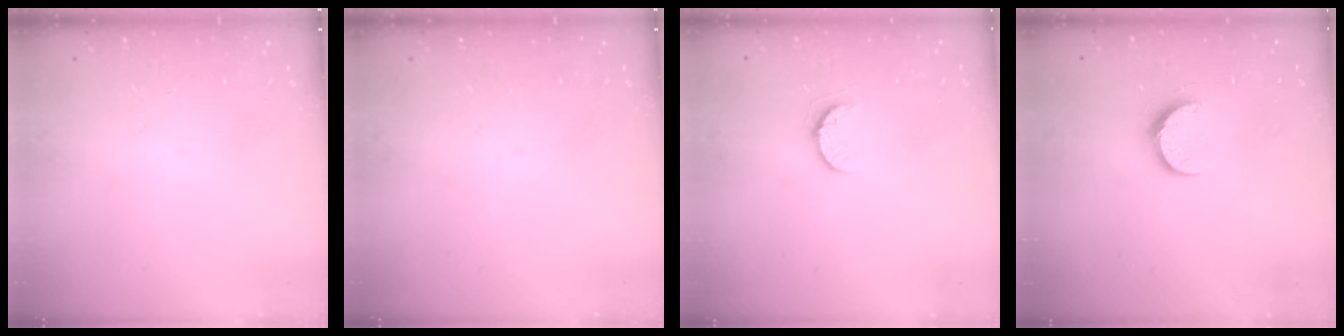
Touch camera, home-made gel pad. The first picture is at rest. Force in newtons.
{"total": 0.0}
{"total": 7.0, "press": 6.9, "slide": 0.5}
{"total": 6.6, "press": 6.6, "slide": 0.6}